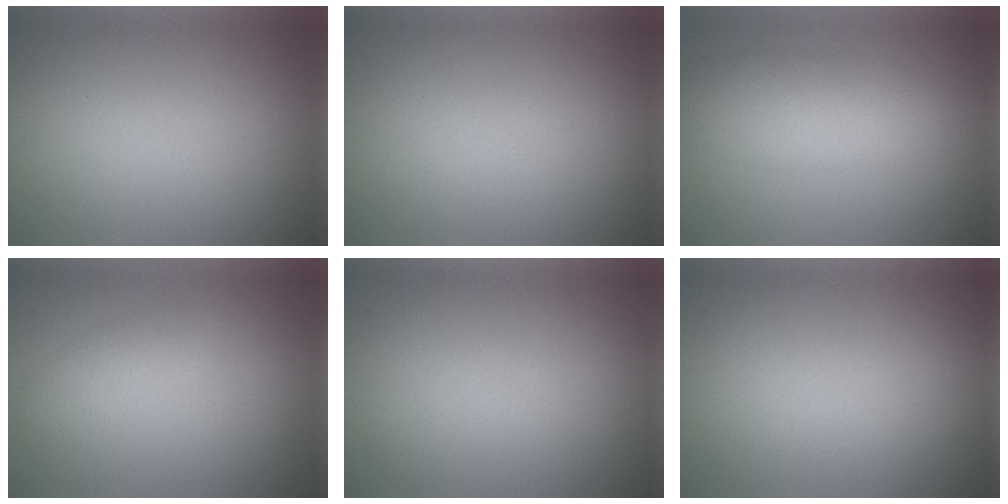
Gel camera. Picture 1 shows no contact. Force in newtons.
{"total": 0.0}
{"total": 5.0, "press": 5.0, "slide": 0.1}
{"total": 1.9, "press": 1.9, "slide": 0.1}
{"total": 0.0}
{"total": 0.0}